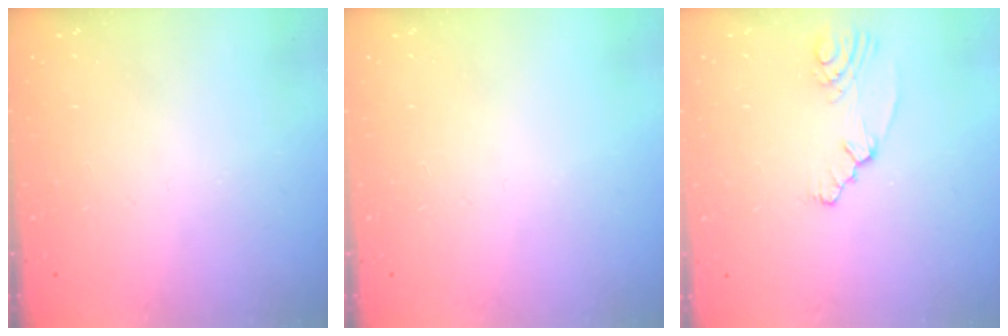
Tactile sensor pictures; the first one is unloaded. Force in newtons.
{"total": 0.0}
{"total": 2.4, "press": 2.1, "slide": 1.2}